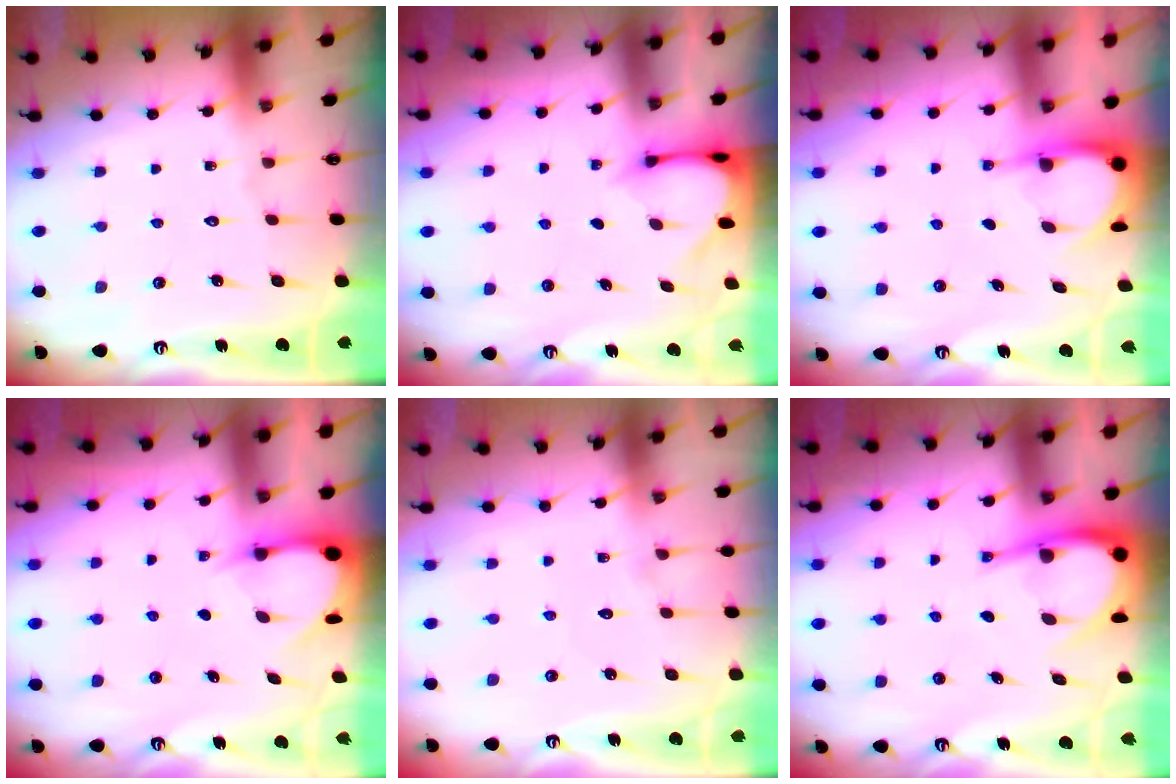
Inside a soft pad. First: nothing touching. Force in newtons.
{"total": 3.2, "press": 3.2, "slide": 0.3}
{"total": 4.3, "press": 4.3, "slide": 0.7}
{"total": 3.5, "press": 3.5, "slide": 0.5}
{"total": 4.5, "press": 4.5, "slide": 0.5}
{"total": 7.5, "press": 7.5, "slide": 0.9}